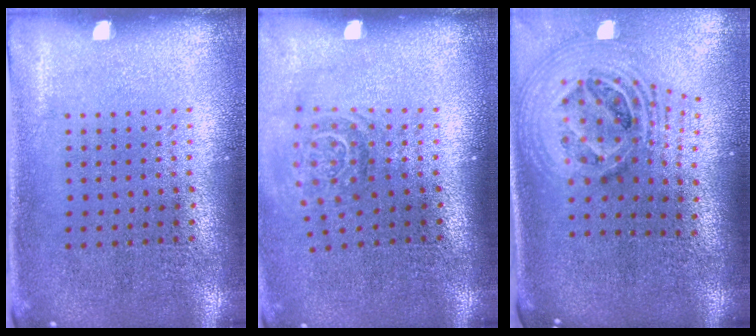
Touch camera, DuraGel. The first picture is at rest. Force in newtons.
{"total": 1.6, "press": 1.1, "slide": 1.1}
{"total": 2.8, "press": 1.9, "slide": 2.1}